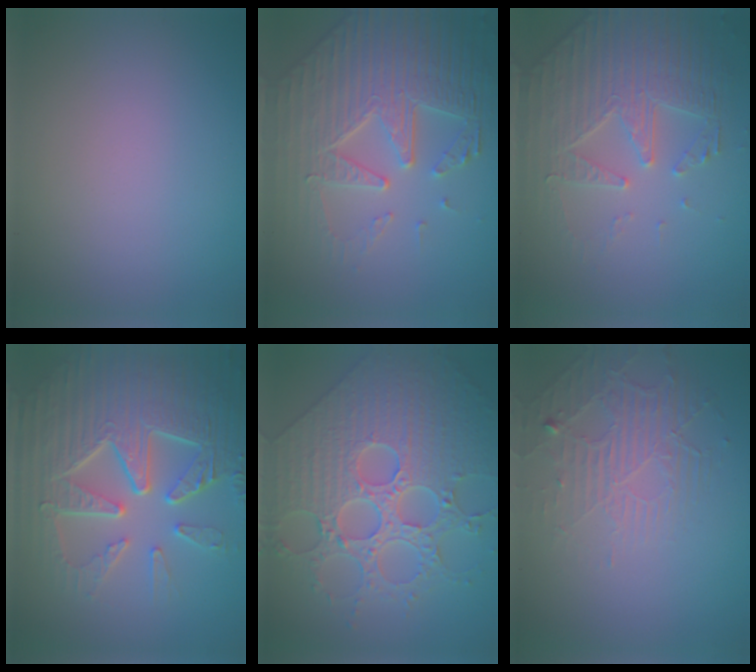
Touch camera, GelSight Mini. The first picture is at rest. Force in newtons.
{"total": 7.8, "press": 5.9, "slide": 5.1}
{"total": 4.4, "press": 4.2, "slide": 1.3}
{"total": 9.7, "press": 6.5, "slide": 7.2}
{"total": 9.3, "press": 7.3, "slide": 5.7}
{"total": 2.3, "press": 1.7, "slide": 1.6}